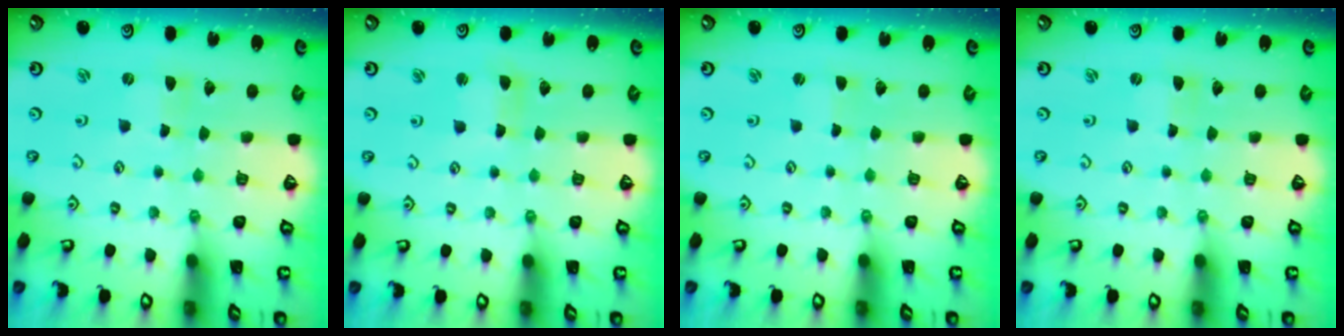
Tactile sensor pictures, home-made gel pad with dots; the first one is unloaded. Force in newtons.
{"total": 2.1, "press": 2.1, "slide": 0.3}
{"total": 1.0, "press": 1.0, "slide": 0.2}
{"total": 0.0}